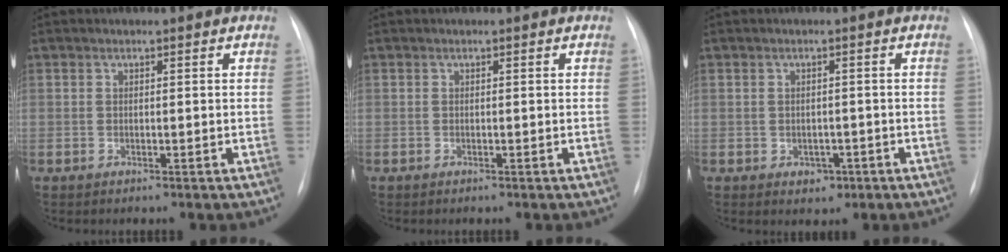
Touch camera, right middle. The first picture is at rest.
{"total": 0.0}
{"total": 2.3, "force": [-1.1, 1.8, 1.1], "torque": [-0.010, 0.003, -0.007]}